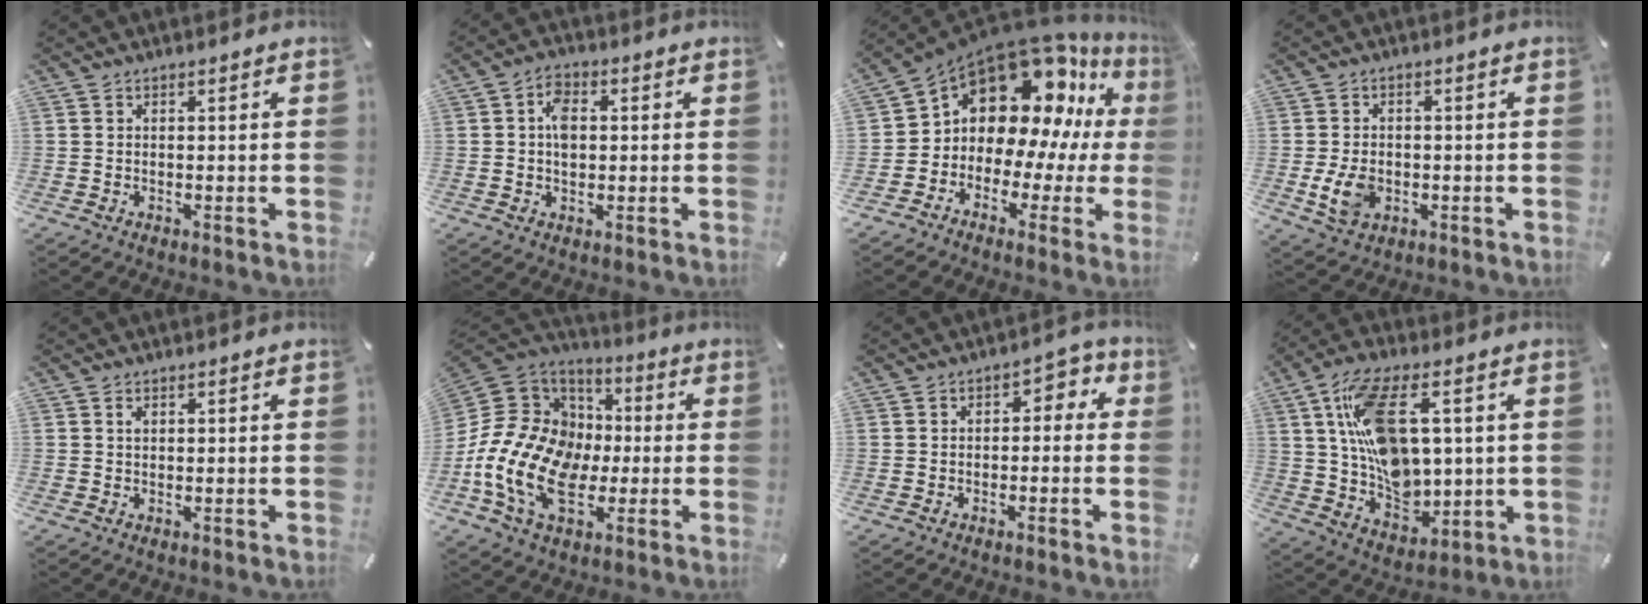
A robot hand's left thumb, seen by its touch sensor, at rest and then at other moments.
{"total": 5.4, "force": [0.6, 3.7, 3.9], "torque": [-0.062, 0.004, 0.008]}
{"total": 14.2, "force": [6.9, 10.1, 7.3], "torque": [-0.137, -0.077, 0.121]}
{"total": 7.1, "force": [-1.3, 5.3, 4.7], "torque": [-0.086, -0.002, -0.023]}
{"total": 0.9, "force": [0.3, 0.5, 0.7], "torque": [-0.017, 0.001, 0.006]}
{"total": 18.8, "force": [-4.7, 14.6, 10.9], "torque": [-0.235, 0.013, -0.080]}
{"total": 3.6, "force": [-0.9, 2.5, 2.5], "torque": [-0.037, 0.013, -0.026]}
{"total": 16.5, "force": [3.9, 10.4, 12.2], "torque": [-0.213, 0.000, 0.077]}